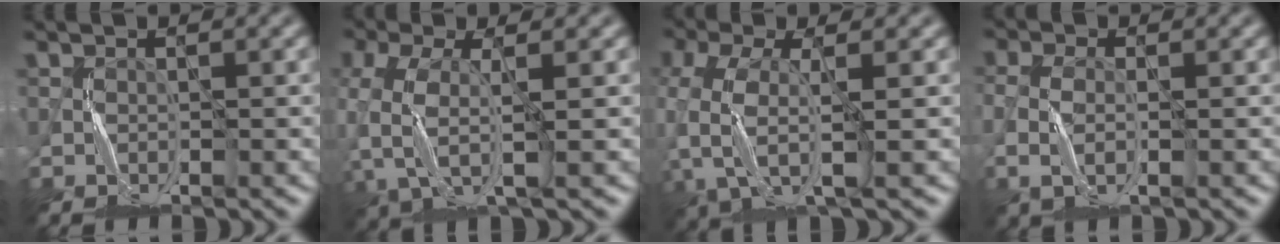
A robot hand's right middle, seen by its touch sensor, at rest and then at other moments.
{"total": 5.3, "force": [-2.0, 2.5, 4.3], "torque": [-0.119, -0.009, -0.043]}
{"total": 6.5, "force": [-2.5, 3.1, 5.1], "torque": [-0.141, -0.010, -0.057]}
{"total": 2.7, "force": [-0.9, 1.4, 2.1], "torque": [-0.057, -0.004, -0.019]}